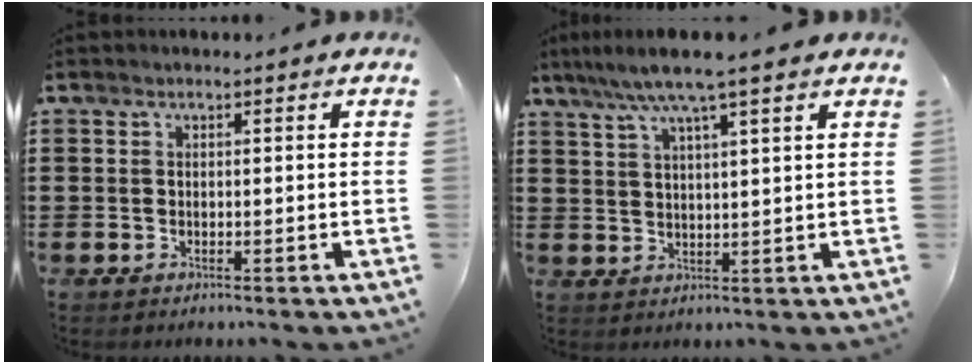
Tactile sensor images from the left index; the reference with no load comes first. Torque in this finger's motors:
{"motor_torque": [1.37, 0.76, 0.85, 0.20]}